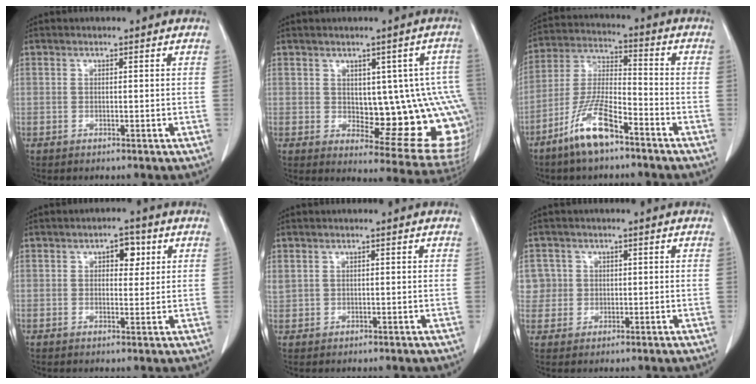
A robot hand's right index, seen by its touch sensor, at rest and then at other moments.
{"total": 15.3, "force": [-0.3, 5.8, 14.2], "torque": [-0.127, 0.012, 0.015]}
{"total": 10.9, "force": [-7.1, 2.2, 8.0], "torque": [-0.172, -0.011, -0.139]}
{"total": 3.7, "force": [1.4, 2.0, 2.7], "torque": [-0.034, 0.009, 0.018]}
{"total": 1.4, "force": [0.8, 1.0, 0.6], "torque": [-0.023, 0.013, 0.025]}
{"total": 3.9, "force": [0.9, 3.8, -0.3], "torque": [0.025, 0.009, 0.017]}